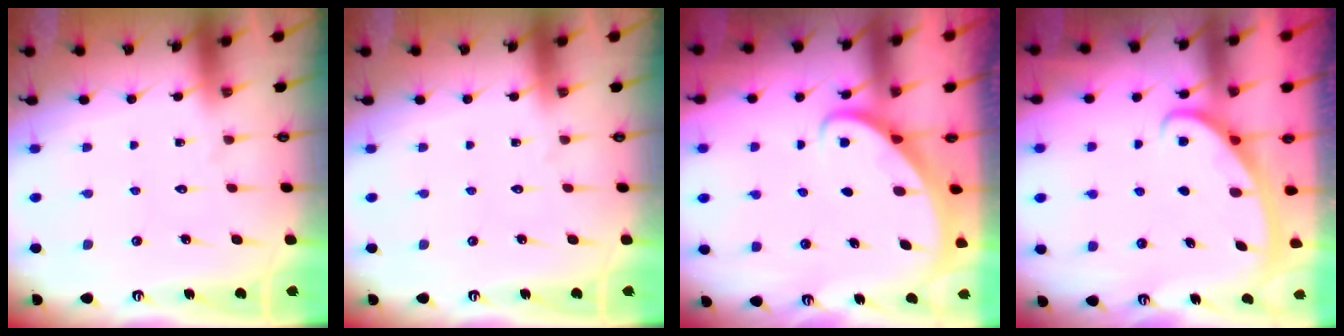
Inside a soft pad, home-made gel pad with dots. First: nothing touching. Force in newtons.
{"total": 0.0}
{"total": 2.6, "press": 2.6, "slide": 0.3}
{"total": 2.8, "press": 2.8, "slide": 0.4}